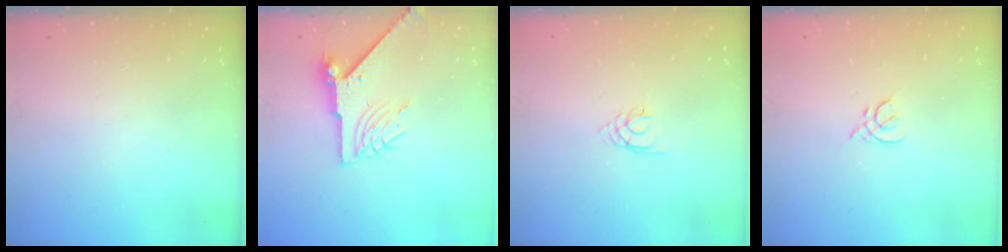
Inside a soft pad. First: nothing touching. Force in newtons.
{"total": 7.7, "press": 7.7, "slide": 0.6}
{"total": 1.6, "press": 1.6, "slide": 0.3}
{"total": 2.0, "press": 1.9, "slide": 0.6}